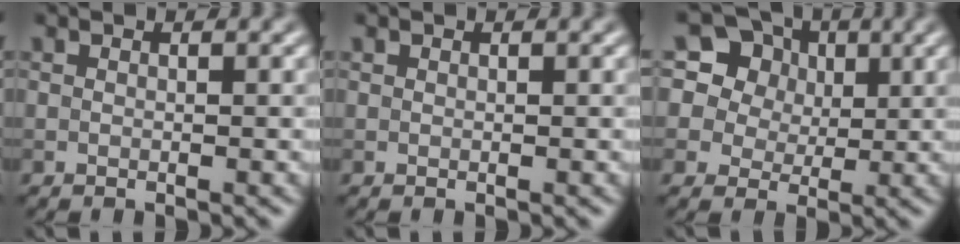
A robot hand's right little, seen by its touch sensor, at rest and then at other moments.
{"total": 0.0}
{"total": 12.4, "force": [6.6, 9.4, 4.8], "torque": [-0.135, 0.043, 0.110]}